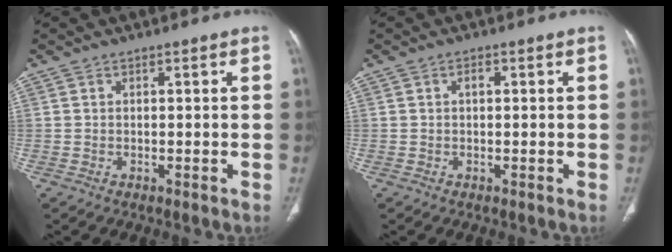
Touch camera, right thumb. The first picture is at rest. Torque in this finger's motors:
{"motor_torque": [1.47, 2.54, 0.54, -0.10, -0.02]}